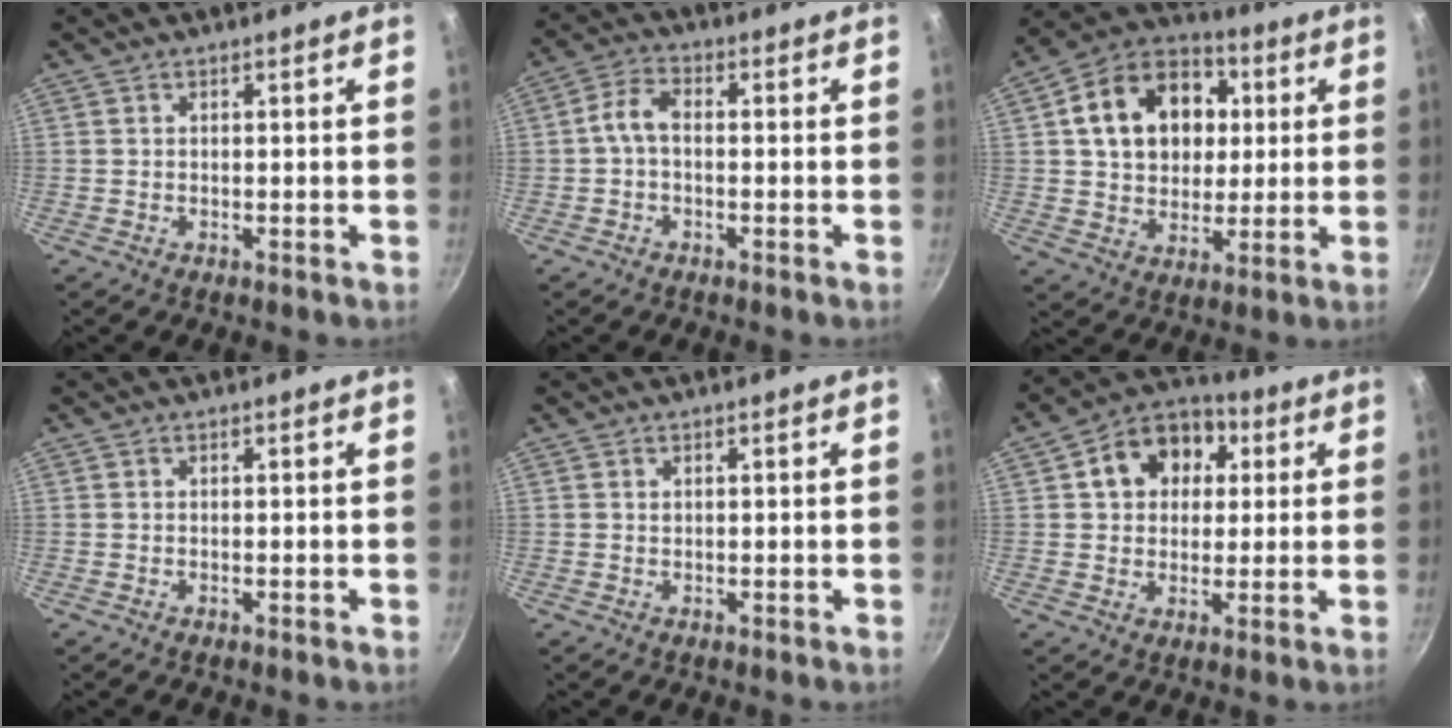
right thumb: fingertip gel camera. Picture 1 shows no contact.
{"total": 4.8, "force": [-0.5, 2.8, 3.9], "torque": [-0.076, 0.026, -0.017]}
{"total": 18.1, "force": [3.7, 13.9, 11.0], "torque": [-0.152, 0.021, 0.055]}
{"total": 0.0}
{"total": 0.0}
{"total": 12.3, "force": [3.4, 9.8, 6.7], "torque": [-0.073, 0.018, 0.038]}